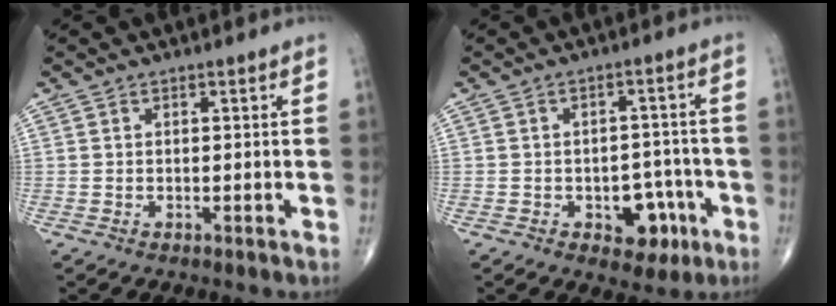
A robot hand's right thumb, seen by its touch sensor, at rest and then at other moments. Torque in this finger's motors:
{"motor_torque": [1.50, 1.27, 0.40, -0.58, 0.01]}